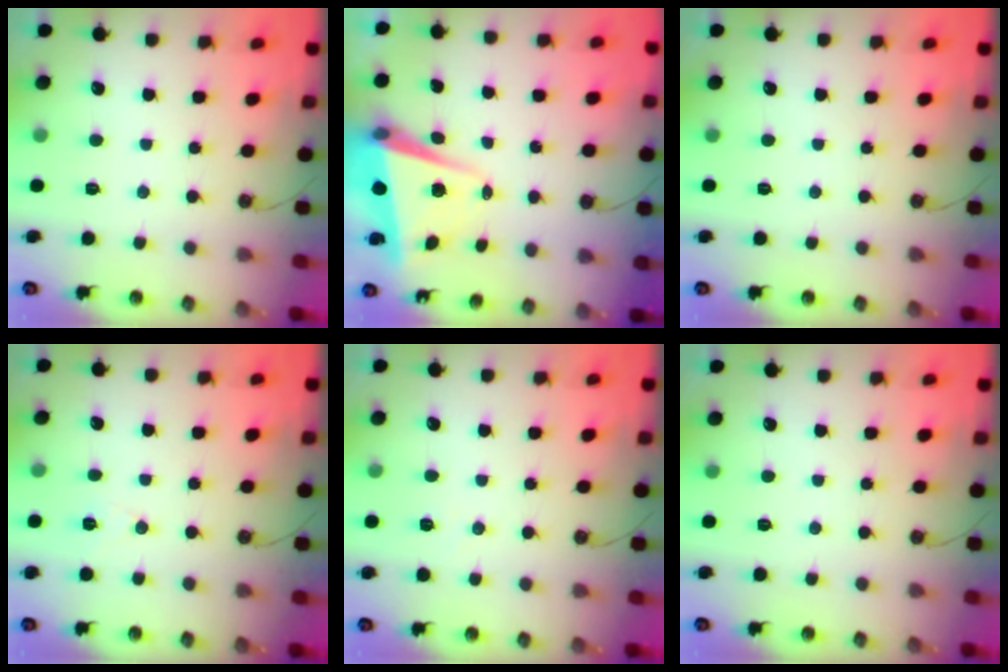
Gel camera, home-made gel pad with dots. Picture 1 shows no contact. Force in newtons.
{"total": 6.3, "press": 6.2, "slide": 0.9}
{"total": 0.0}
{"total": 6.7, "press": 5.0, "slide": 4.4}
{"total": 5.7, "press": 3.8, "slide": 4.3}
{"total": 0.0}